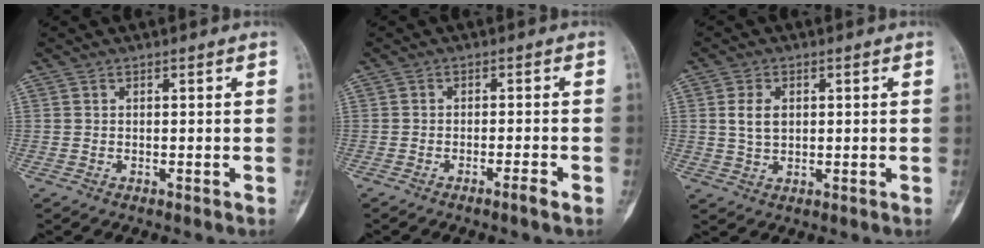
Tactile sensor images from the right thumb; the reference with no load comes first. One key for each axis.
{"total": 2.2, "fx": -1.5, "fy": -0.2, "fz": 1.6, "tx": -0.032, "ty": 0.005, "tz": -0.030}
{"total": 4.4, "fx": 1.0, "fy": 2.9, "fz": 3.2, "tx": -0.053, "ty": -0.003, "tz": 0.022}